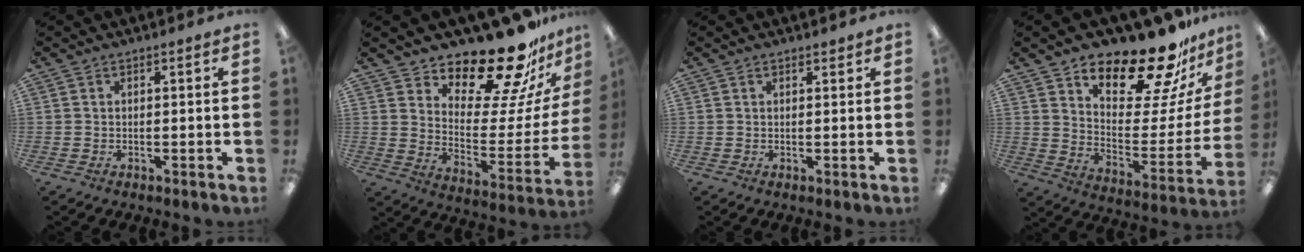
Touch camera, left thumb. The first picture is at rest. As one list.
[{"total": 20.0, "force": [17.2, 5.9, 8.2], "torque": [-0.109, -0.147, 0.284]}, {"total": 1.0, "force": [0.8, 0.4, 0.3], "torque": [0.002, -0.003, 0.014]}, {"total": 19.7, "force": [16.6, 5.9, 8.8], "torque": [-0.133, -0.130, 0.277]}]